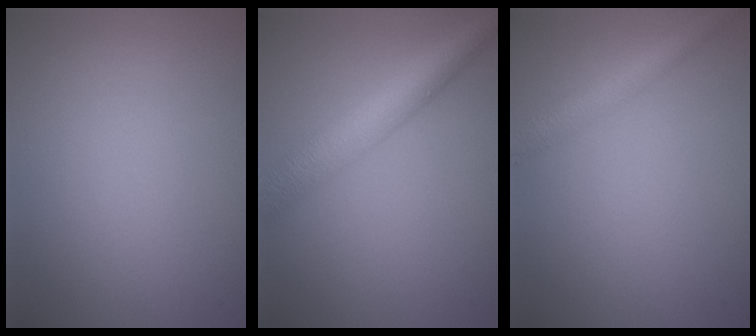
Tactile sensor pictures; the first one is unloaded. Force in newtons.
{"total": 5.8, "press": 5.8, "slide": 0.1}
{"total": 2.9, "press": 2.9, "slide": 0.0}